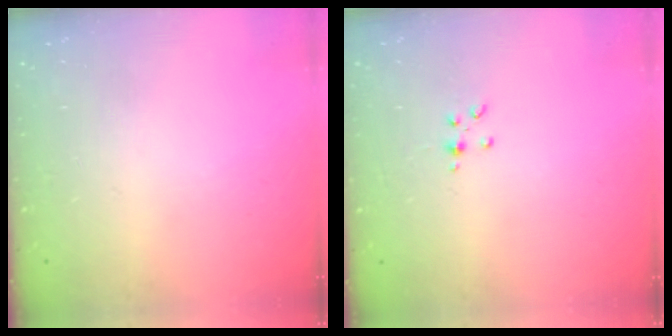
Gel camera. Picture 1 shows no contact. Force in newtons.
{"total": 2.0, "press": 1.9, "slide": 0.5}